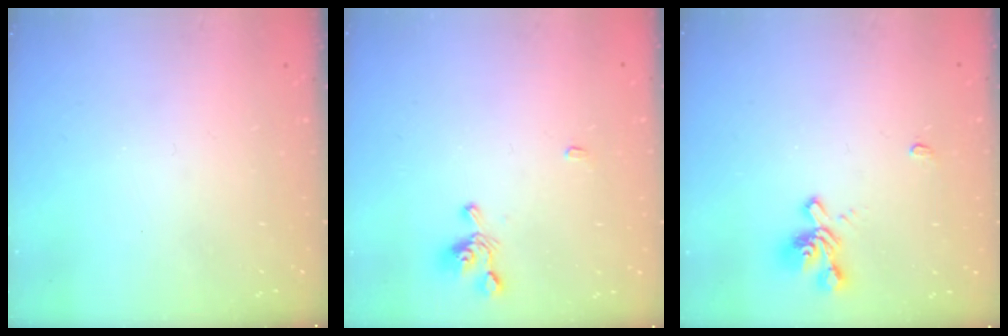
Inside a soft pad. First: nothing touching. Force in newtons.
{"total": 2.3, "press": 2.3, "slide": 0.2}
{"total": 1.5, "press": 1.0, "slide": 1.1}